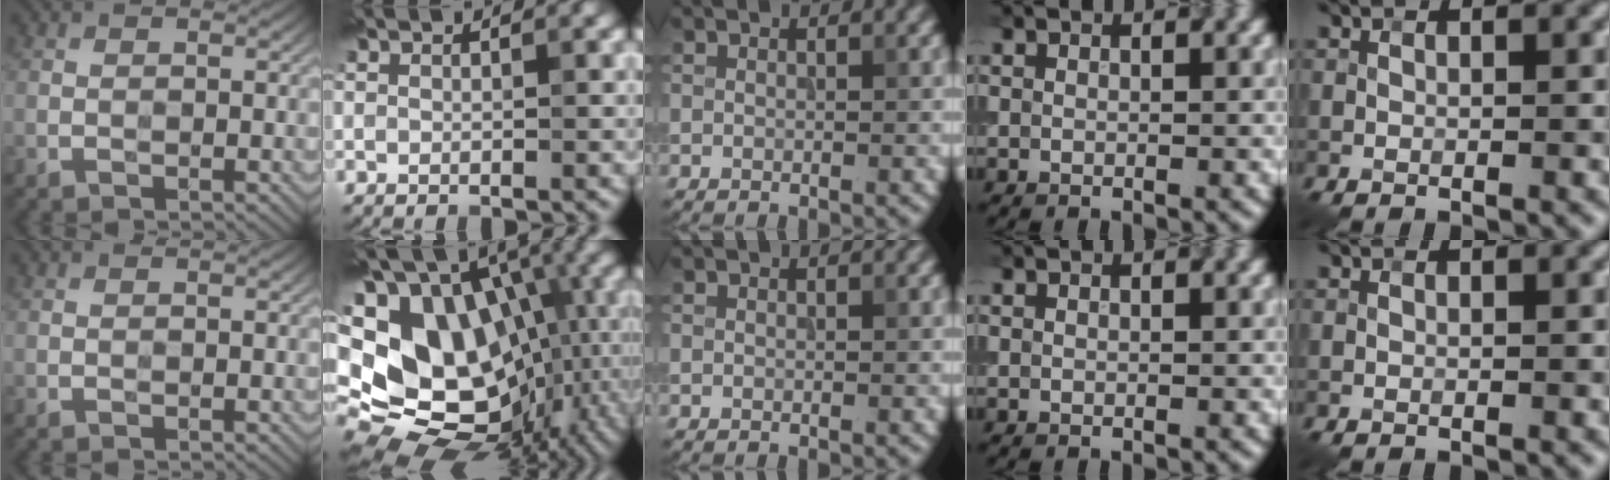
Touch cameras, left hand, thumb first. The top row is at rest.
{"index": {"total": 19.2, "force": [0.4, 14.1, 13.1], "torque": [-0.222, 0.009, 0.034]}}